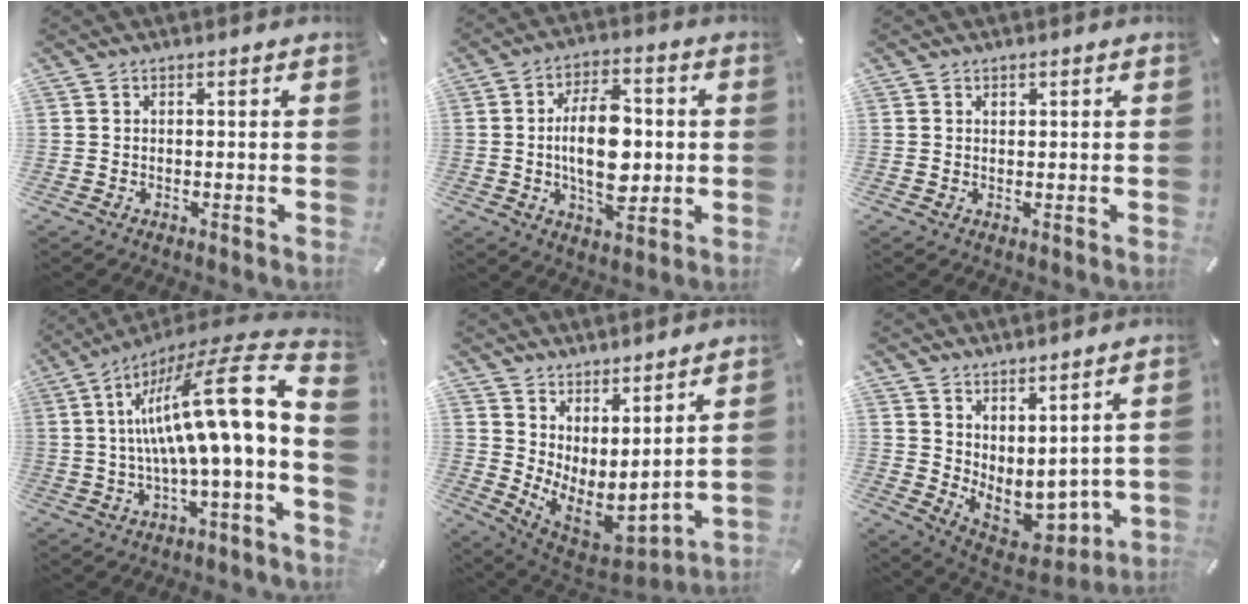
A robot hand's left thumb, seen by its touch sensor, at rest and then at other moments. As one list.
[{"total": 14.2, "force": [-0.2, 8.1, 11.6], "torque": [-0.212, -0.003, -0.009]}, {"total": 0.8, "force": [0.5, 0.6, 0.2], "torque": [0.004, -0.004, 0.008]}, {"total": 21.5, "force": [4.2, 4.8, 20.6], "torque": [-0.354, -0.037, 0.064]}, {"total": 4.9, "force": [1.8, 3.3, 3.1], "torque": [-0.044, -0.060, 0.045]}, {"total": 6.3, "force": [2.7, 4.9, 2.7], "torque": [-0.038, -0.061, 0.065]}]